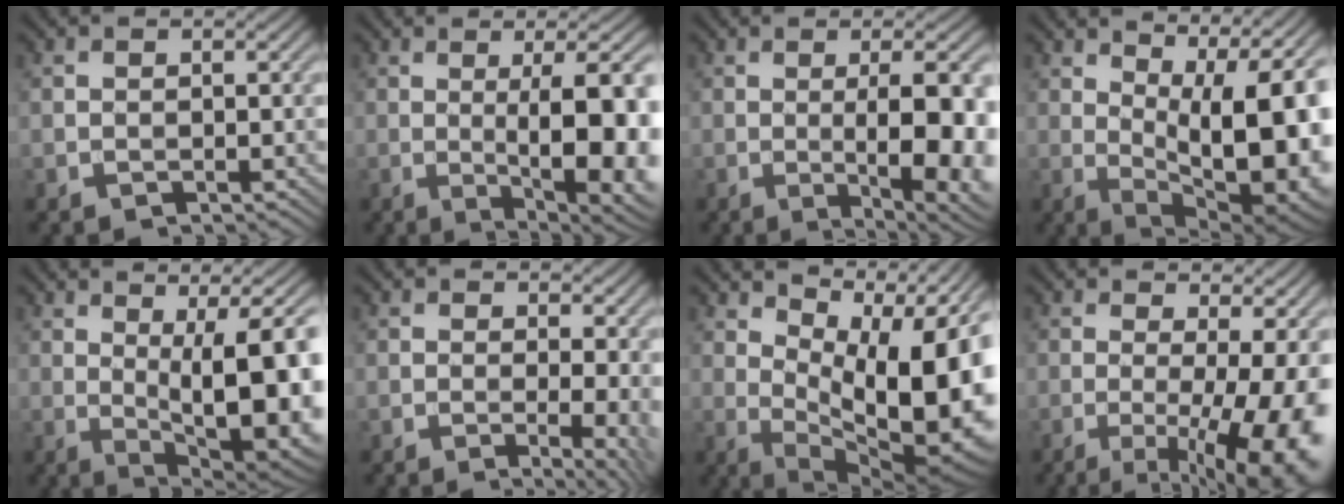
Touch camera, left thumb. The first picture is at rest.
{"total": 13.5, "force": [-0.8, 4.2, 12.8], "torque": [-0.141, 0.016, -0.020]}
{"total": 12.1, "force": [-1.0, 3.6, 11.5], "torque": [-0.125, 0.012, -0.026]}
{"total": 16.6, "force": [2.9, 7.3, 14.7], "torque": [-0.200, 0.023, 0.060]}
{"total": 12.1, "force": [0.4, 3.6, 11.5], "torque": [-0.167, 0.008, 0.010]}
{"total": 5.9, "force": [0.2, 1.8, 5.7], "torque": [-0.075, -0.007, 0.001]}
{"total": 17.0, "force": [4.8, 7.1, 14.7], "torque": [-0.202, 0.018, 0.094]}
{"total": 14.0, "force": [-2.4, 4.6, 13.0], "torque": [-0.149, 0.001, -0.023]}